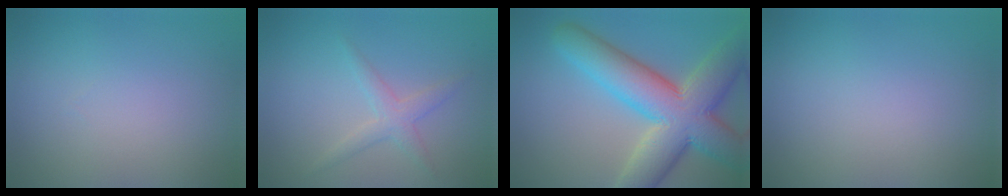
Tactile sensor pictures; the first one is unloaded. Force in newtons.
{"total": 2.1, "press": 2.1, "slide": 0.0}
{"total": 11.5, "press": 11.5, "slide": 0.8}
{"total": 0.0}